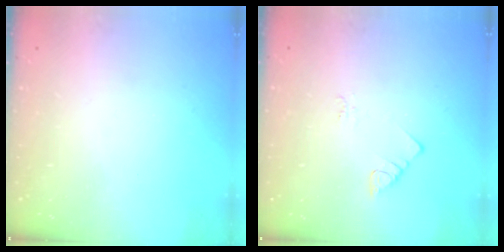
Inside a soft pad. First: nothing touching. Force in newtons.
{"total": 2.3, "press": 2.3, "slide": 0.4}